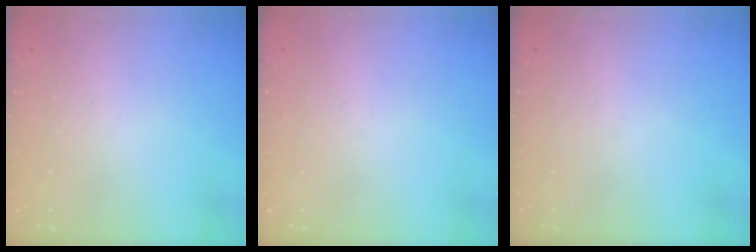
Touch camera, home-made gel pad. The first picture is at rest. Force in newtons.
{"total": 0.0}
{"total": 0.0}